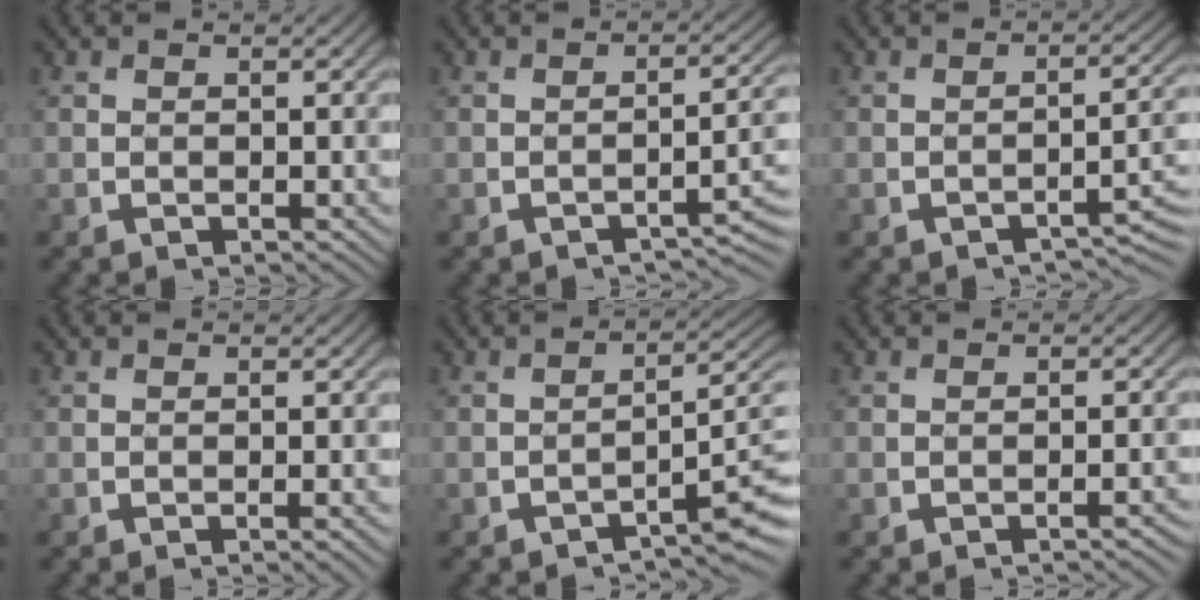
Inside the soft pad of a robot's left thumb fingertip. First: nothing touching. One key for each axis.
{"total": 4.2, "fx": -2.4, "fy": 1.1, "fz": 3.3, "tx": -0.039, "ty": 0.013, "tz": -0.039}
{"total": 4.0, "fx": -2.5, "fy": 0.9, "fz": 3.0, "tx": -0.035, "ty": 0.012, "tz": -0.039}
{"total": 2.0, "fx": -0.9, "fy": 0.3, "fz": 1.7, "tx": -0.020, "ty": 0.007, "tz": -0.017}
{"total": 5.3, "fx": -3.0, "fy": 1.1, "fz": 4.3, "tx": -0.052, "ty": 0.013, "tz": -0.046}
{"total": 2.4, "fx": -1.5, "fy": 0.5, "fz": 1.9, "tx": -0.016, "ty": 0.011, "tz": -0.027}